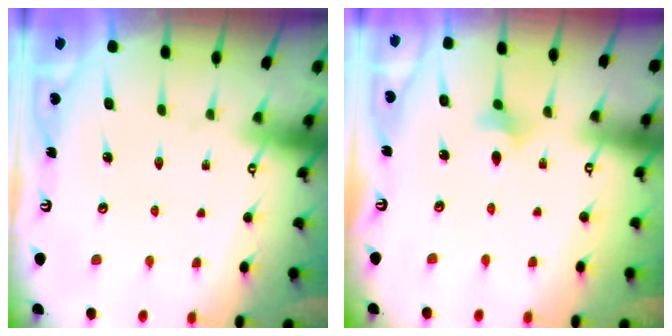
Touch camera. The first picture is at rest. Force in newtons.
{"total": 3.4, "press": 3.3, "slide": 0.7}